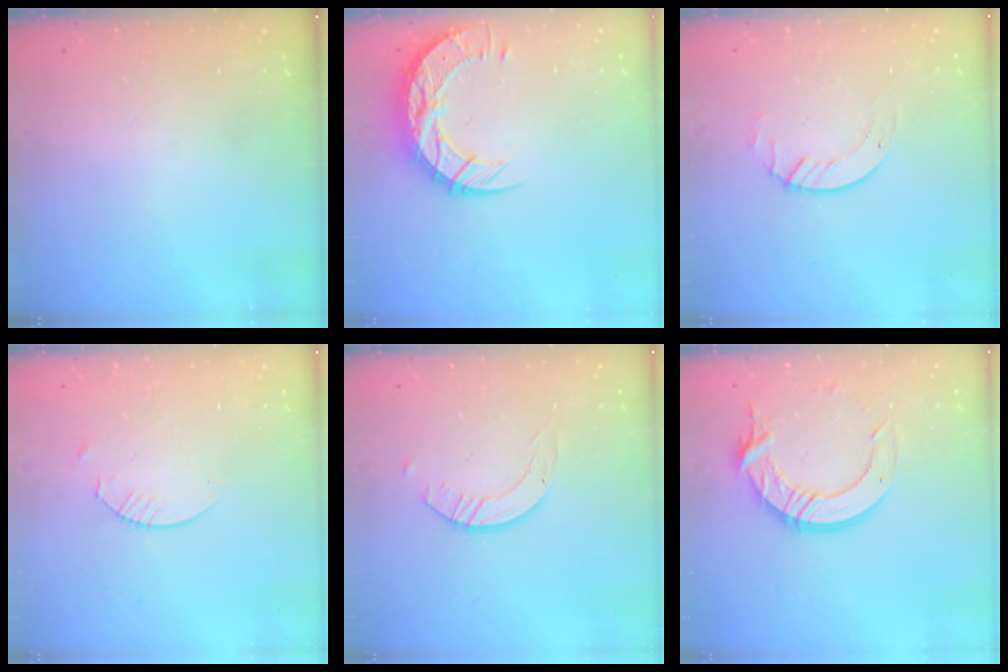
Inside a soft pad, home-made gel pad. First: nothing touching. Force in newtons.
{"total": 16.5, "press": 16.4, "slide": 1.2}
{"total": 2.6, "press": 2.6, "slide": 0.3}
{"total": 2.4, "press": 2.4, "slide": 0.3}
{"total": 2.6, "press": 2.5, "slide": 0.3}
{"total": 13.5, "press": 13.5, "slide": 1.4}